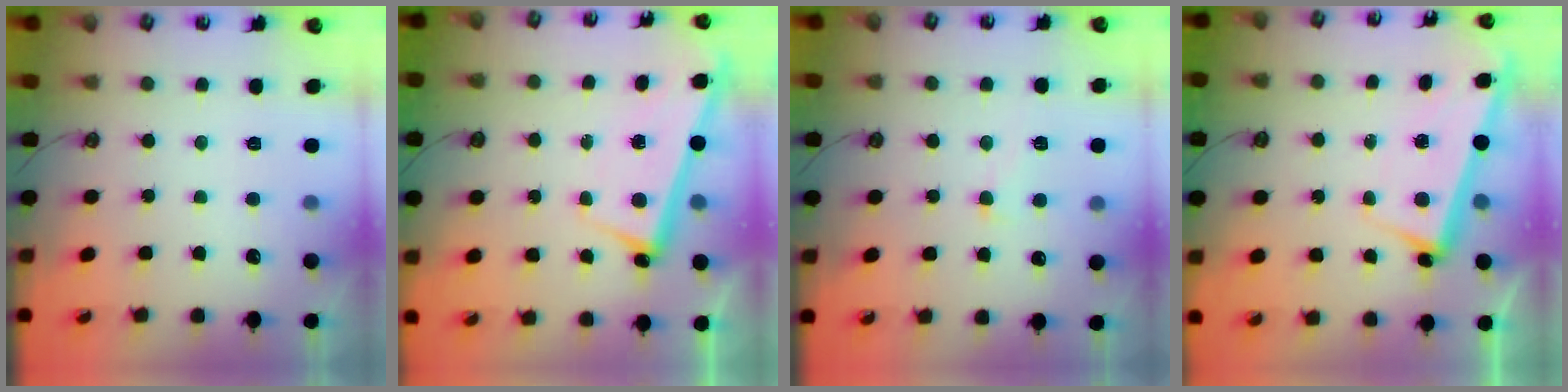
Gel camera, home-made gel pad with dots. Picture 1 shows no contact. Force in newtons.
{"total": 2.5, "press": 2.3, "slide": 1.0}
{"total": 1.6, "press": 1.4, "slide": 0.8}
{"total": 2.5, "press": 2.2, "slide": 1.1}